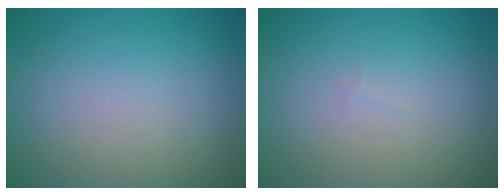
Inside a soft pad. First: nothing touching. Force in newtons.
{"total": 0.0}